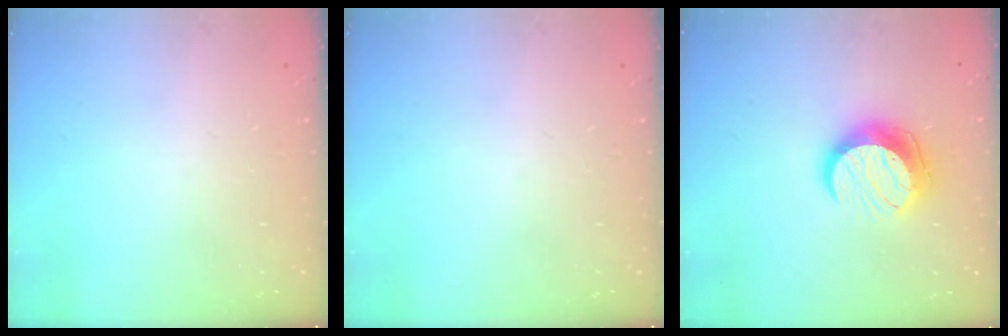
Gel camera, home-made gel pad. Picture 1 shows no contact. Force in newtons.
{"total": 0.0}
{"total": 13.2, "press": 13.2, "slide": 0.8}